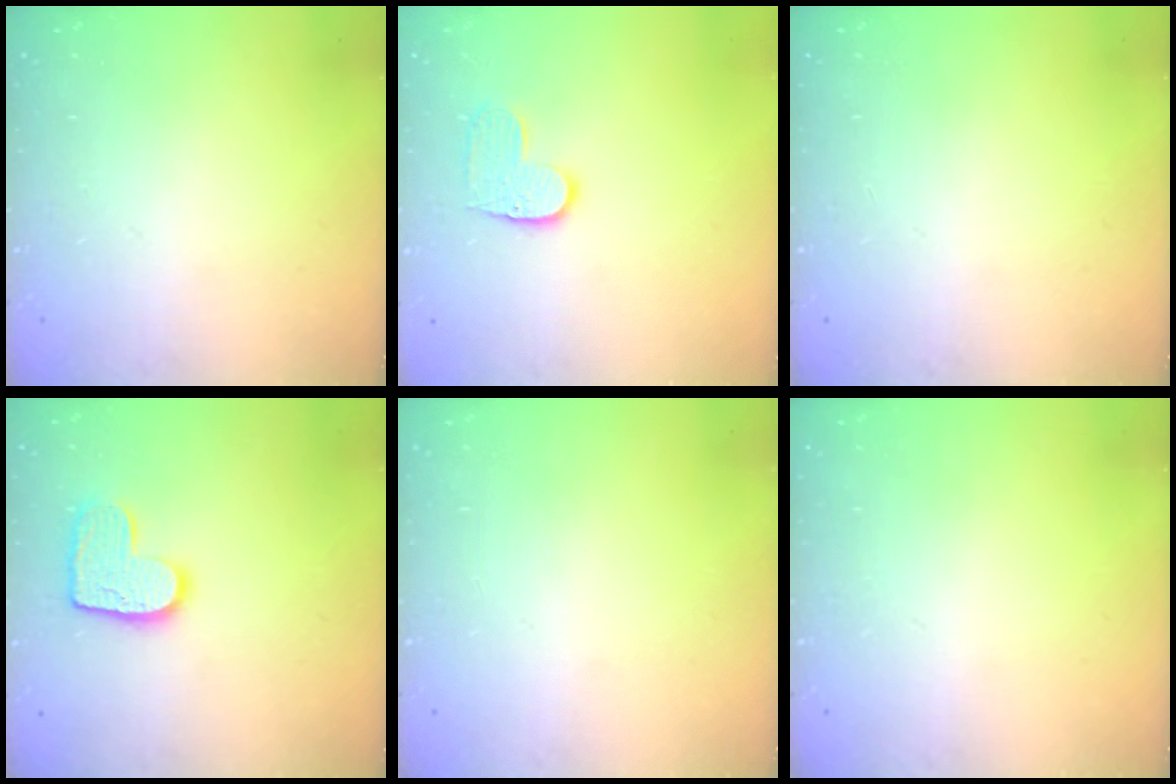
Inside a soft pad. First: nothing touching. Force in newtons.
{"total": 6.1, "press": 6.1, "slide": 0.4}
{"total": 0.0}
{"total": 10.7, "press": 10.7, "slide": 0.5}
{"total": 0.0}
{"total": 0.0}